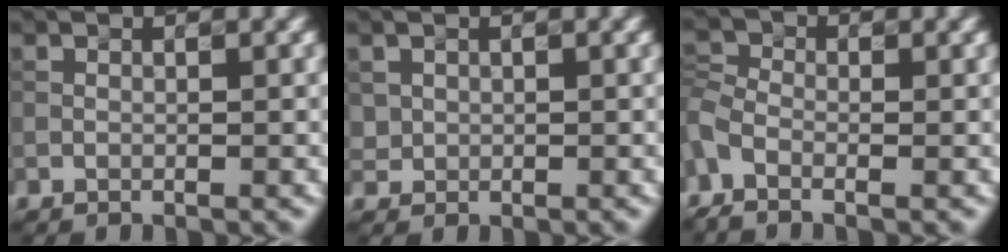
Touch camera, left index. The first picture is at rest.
{"total": 1.1, "force": [0.4, 1.0, -0.2], "torque": [0.004, 0.001, 0.010]}
{"total": 2.7, "force": [-1.4, 1.6, 1.7], "torque": [-0.048, -0.001, -0.045]}